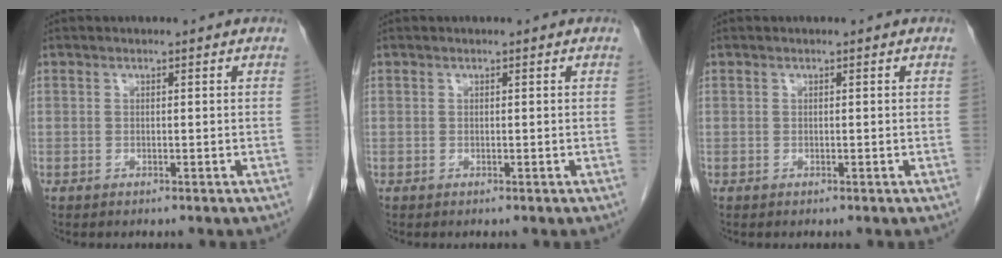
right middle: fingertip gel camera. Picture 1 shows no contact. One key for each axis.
{"total": 0.0}
{"total": 0.0}